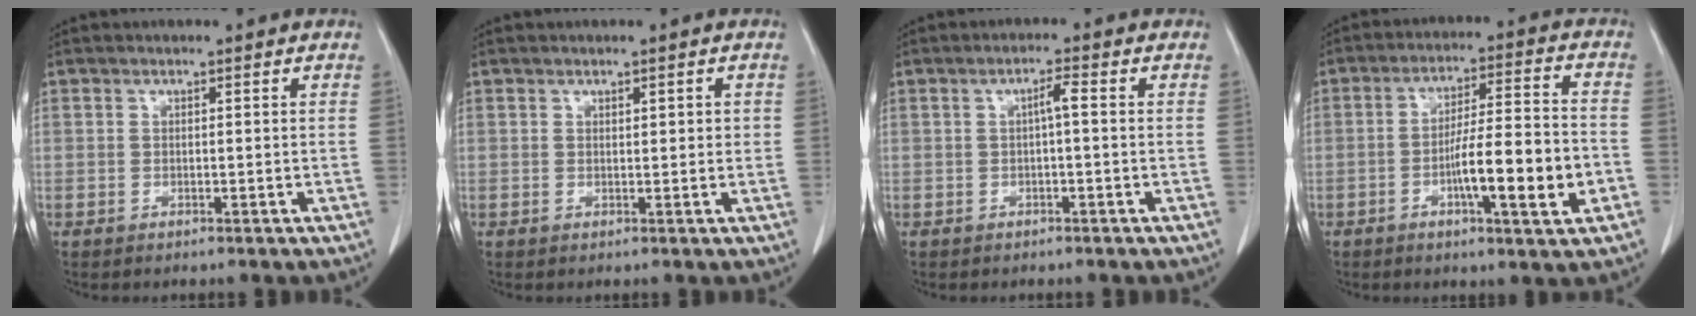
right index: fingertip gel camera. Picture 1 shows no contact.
{"total": 1.6, "force": [0.5, 0.6, 1.4], "torque": [-0.019, 0.004, 0.009]}
{"total": 2.0, "force": [0.1, 0.2, 2.0], "torque": [-0.034, 0.005, 0.001]}
{"total": 12.1, "force": [-3.7, 1.1, 11.5], "torque": [-0.184, 0.005, -0.057]}